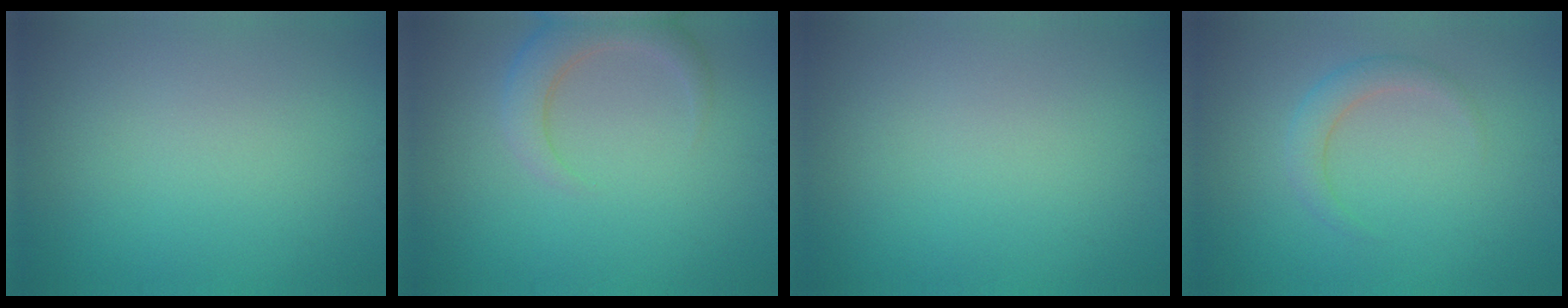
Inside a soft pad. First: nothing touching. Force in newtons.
{"total": 3.4, "press": 3.4, "slide": 0.3}
{"total": 0.0}
{"total": 2.1, "press": 2.1, "slide": 0.1}